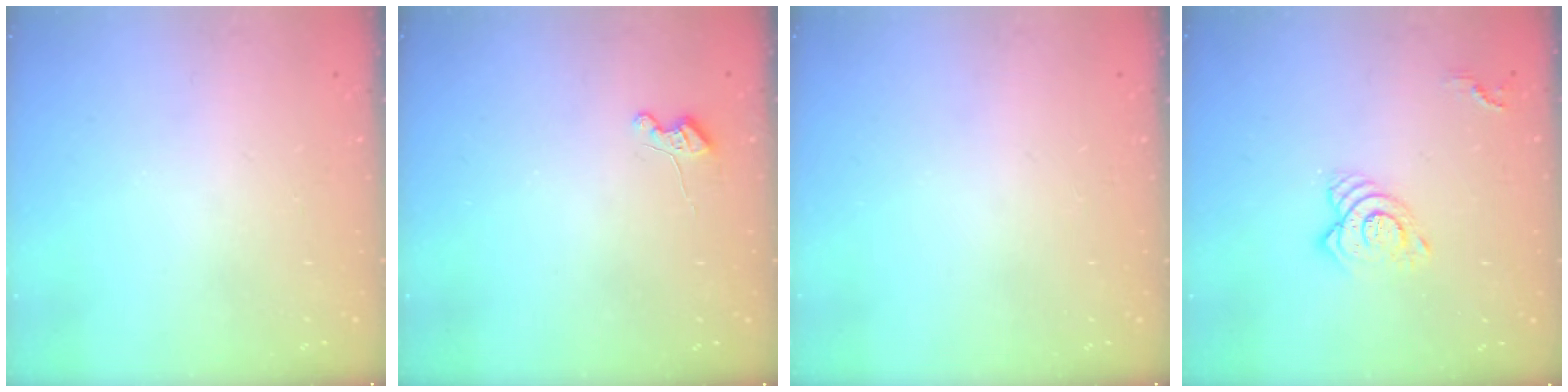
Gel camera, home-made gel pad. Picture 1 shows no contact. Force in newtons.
{"total": 4.2, "press": 4.2, "slide": 0.4}
{"total": 0.0}
{"total": 9.4, "press": 9.4, "slide": 1.0}